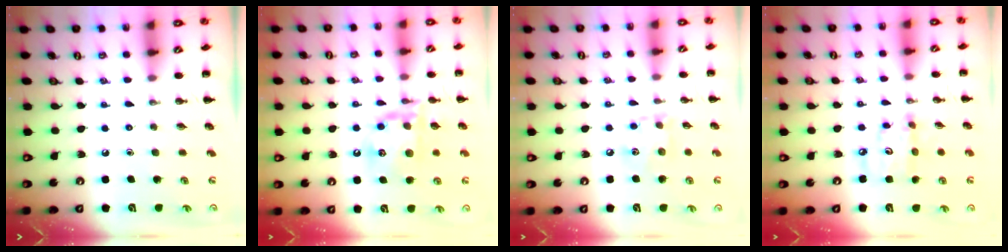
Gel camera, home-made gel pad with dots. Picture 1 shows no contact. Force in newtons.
{"total": 15.7, "press": 15.5, "slide": 2.4}
{"total": 6.5, "press": 6.5, "slide": 0.8}
{"total": 6.4, "press": 6.3, "slide": 1.1}